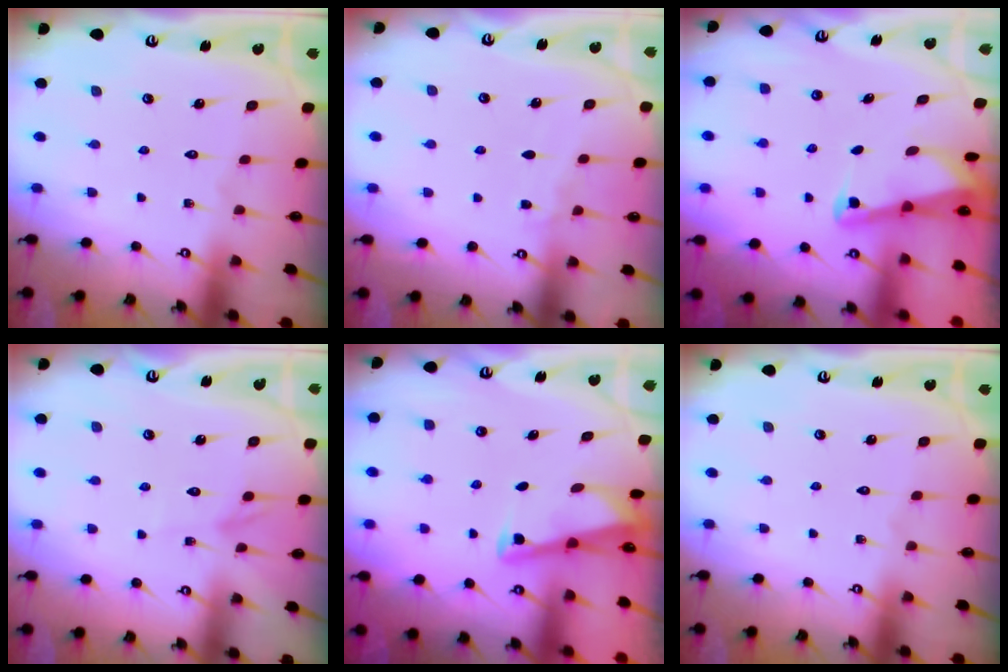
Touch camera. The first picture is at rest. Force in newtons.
{"total": 3.7, "press": 3.7, "slide": 0.4}
{"total": 2.2, "press": 2.2, "slide": 0.3}
{"total": 2.4, "press": 2.4, "slide": 0.3}
{"total": 2.9, "press": 2.9, "slide": 0.3}
{"total": 0.0}